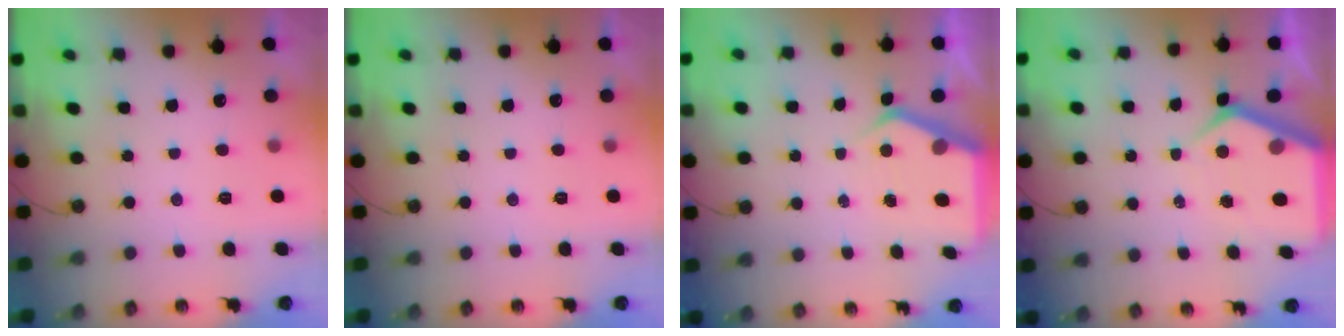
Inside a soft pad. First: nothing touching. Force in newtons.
{"total": 0.0}
{"total": 4.4, "press": 4.4, "slide": 0.4}
{"total": 7.2, "press": 7.2, "slide": 0.6}